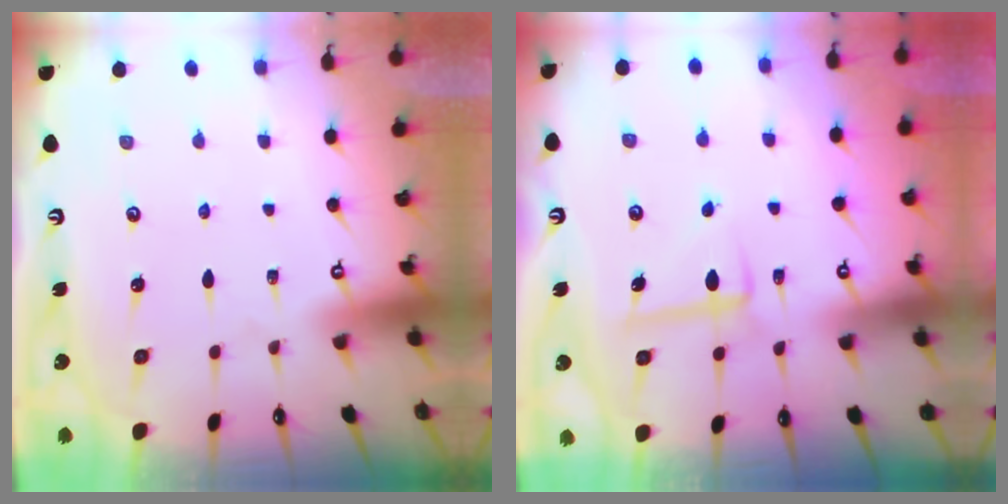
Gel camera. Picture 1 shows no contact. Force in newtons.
{"total": 6.5, "press": 6.4, "slide": 1.5}